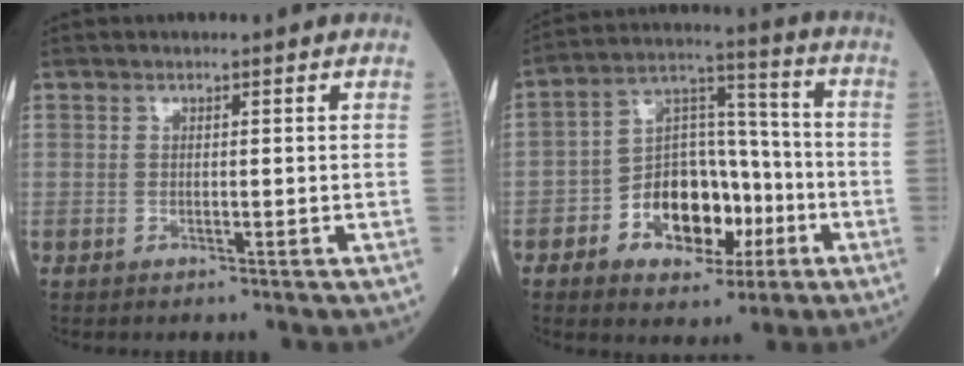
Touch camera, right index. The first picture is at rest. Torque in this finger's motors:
{"motor_torque": [1.23, -0.91, 0.26, 0.05]}